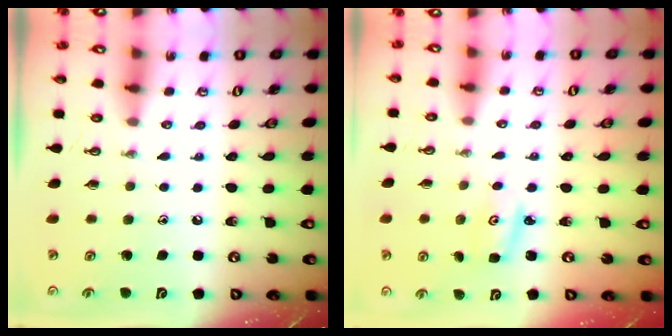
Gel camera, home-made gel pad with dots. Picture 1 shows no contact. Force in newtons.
{"total": 2.7, "press": 2.7, "slide": 0.2}